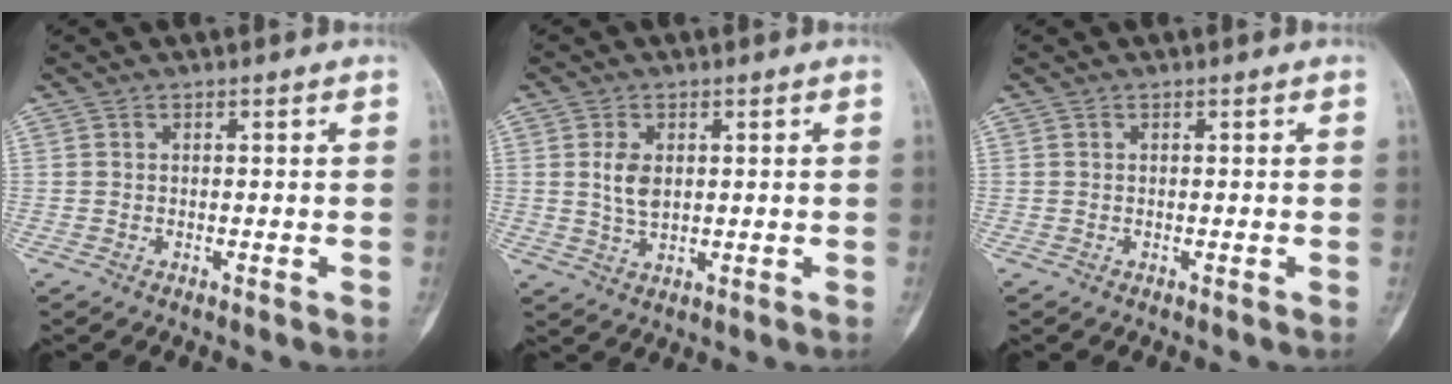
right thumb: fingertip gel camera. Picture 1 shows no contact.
{"total": 4.7, "force": [0.9, 2.9, 3.6], "torque": [-0.064, -0.007, 0.023]}
{"total": 0.0}